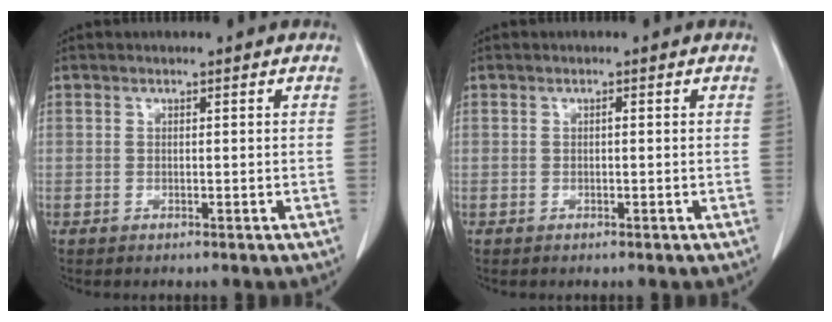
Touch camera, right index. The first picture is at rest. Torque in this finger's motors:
{"motor_torque": [0.08, -0.06, 0.01, 0.02]}